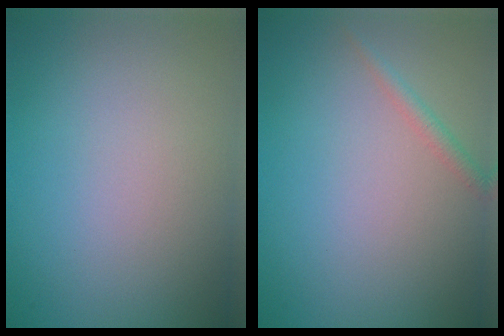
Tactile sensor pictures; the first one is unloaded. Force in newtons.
{"total": 1.2, "press": 1.2, "slide": 0.0}